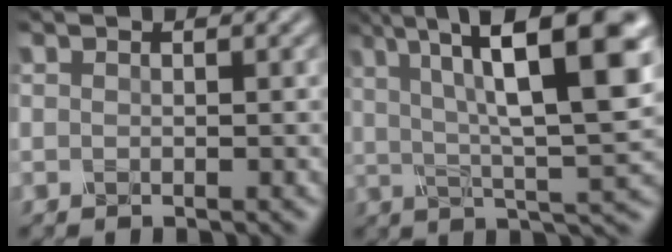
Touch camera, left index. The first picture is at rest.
{"total": 13.5, "force": [4.5, 3.4, 12.3], "torque": [-0.195, 0.013, 0.077]}